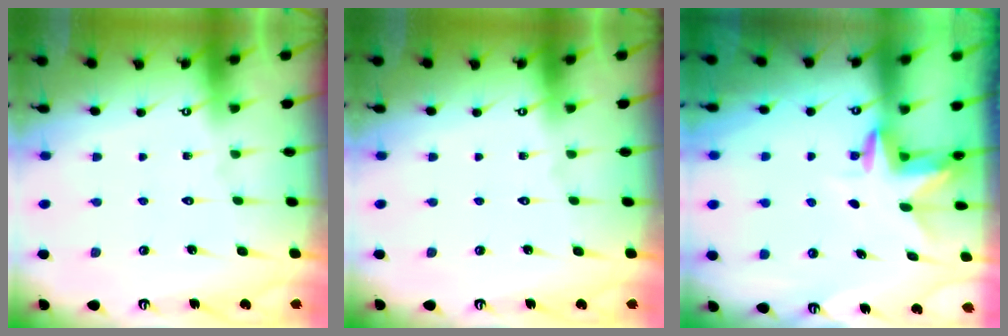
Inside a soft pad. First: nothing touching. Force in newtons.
{"total": 0.0}
{"total": 3.4, "press": 3.3, "slide": 0.3}